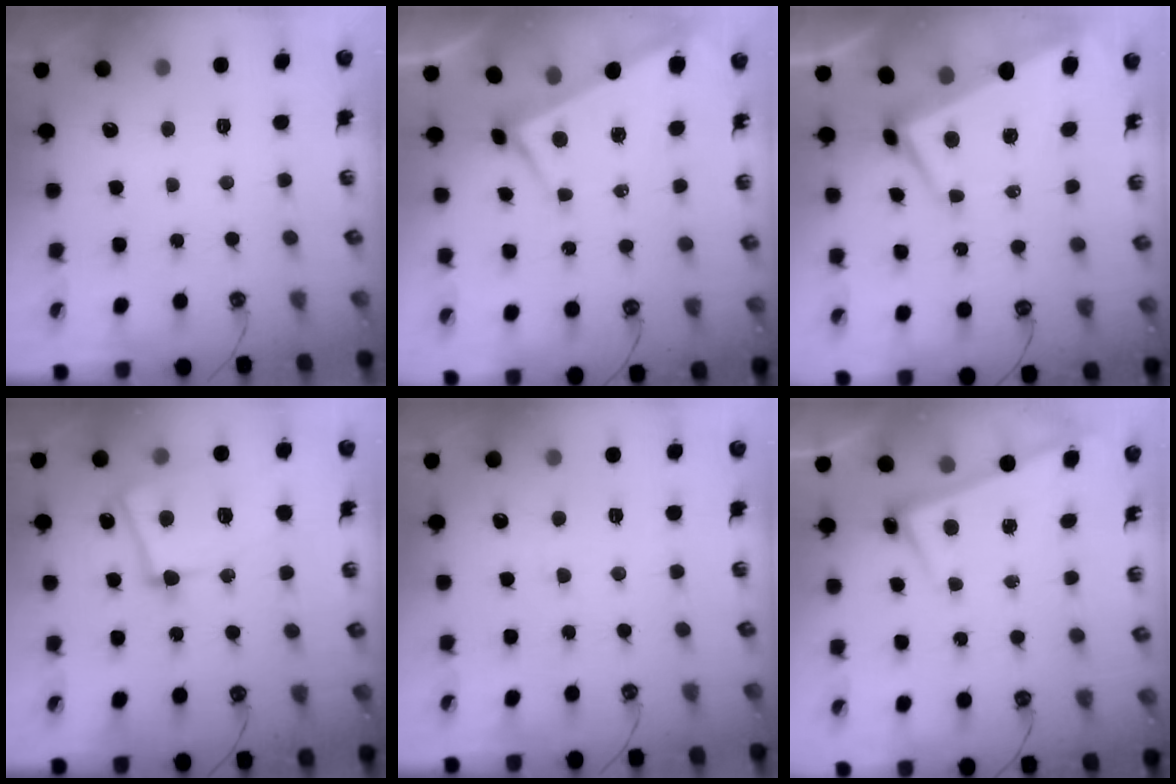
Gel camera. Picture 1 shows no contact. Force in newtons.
{"total": 2.5, "press": 2.4, "slide": 0.8}
{"total": 1.6, "press": 0.9, "slide": 1.3}
{"total": 14.3, "press": 13.9, "slide": 3.1}
{"total": 3.4, "press": 3.4, "slide": 0.4}
{"total": 2.8, "press": 2.7, "slide": 0.4}